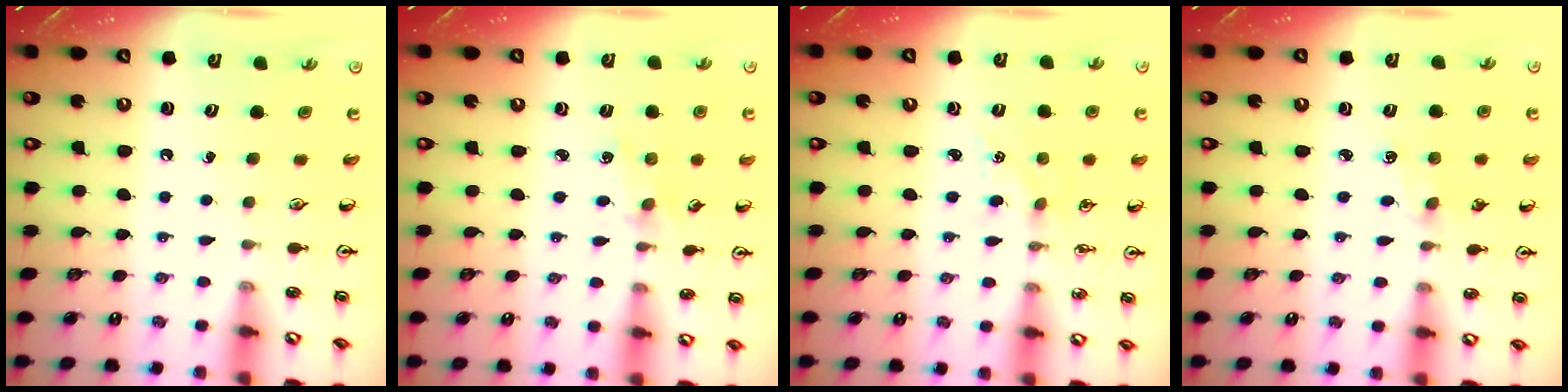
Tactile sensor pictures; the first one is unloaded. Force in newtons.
{"total": 1.5, "press": 1.5, "slide": 0.3}
{"total": 2.1, "press": 2.1, "slide": 0.3}
{"total": 2.0, "press": 2.0, "slide": 0.3}